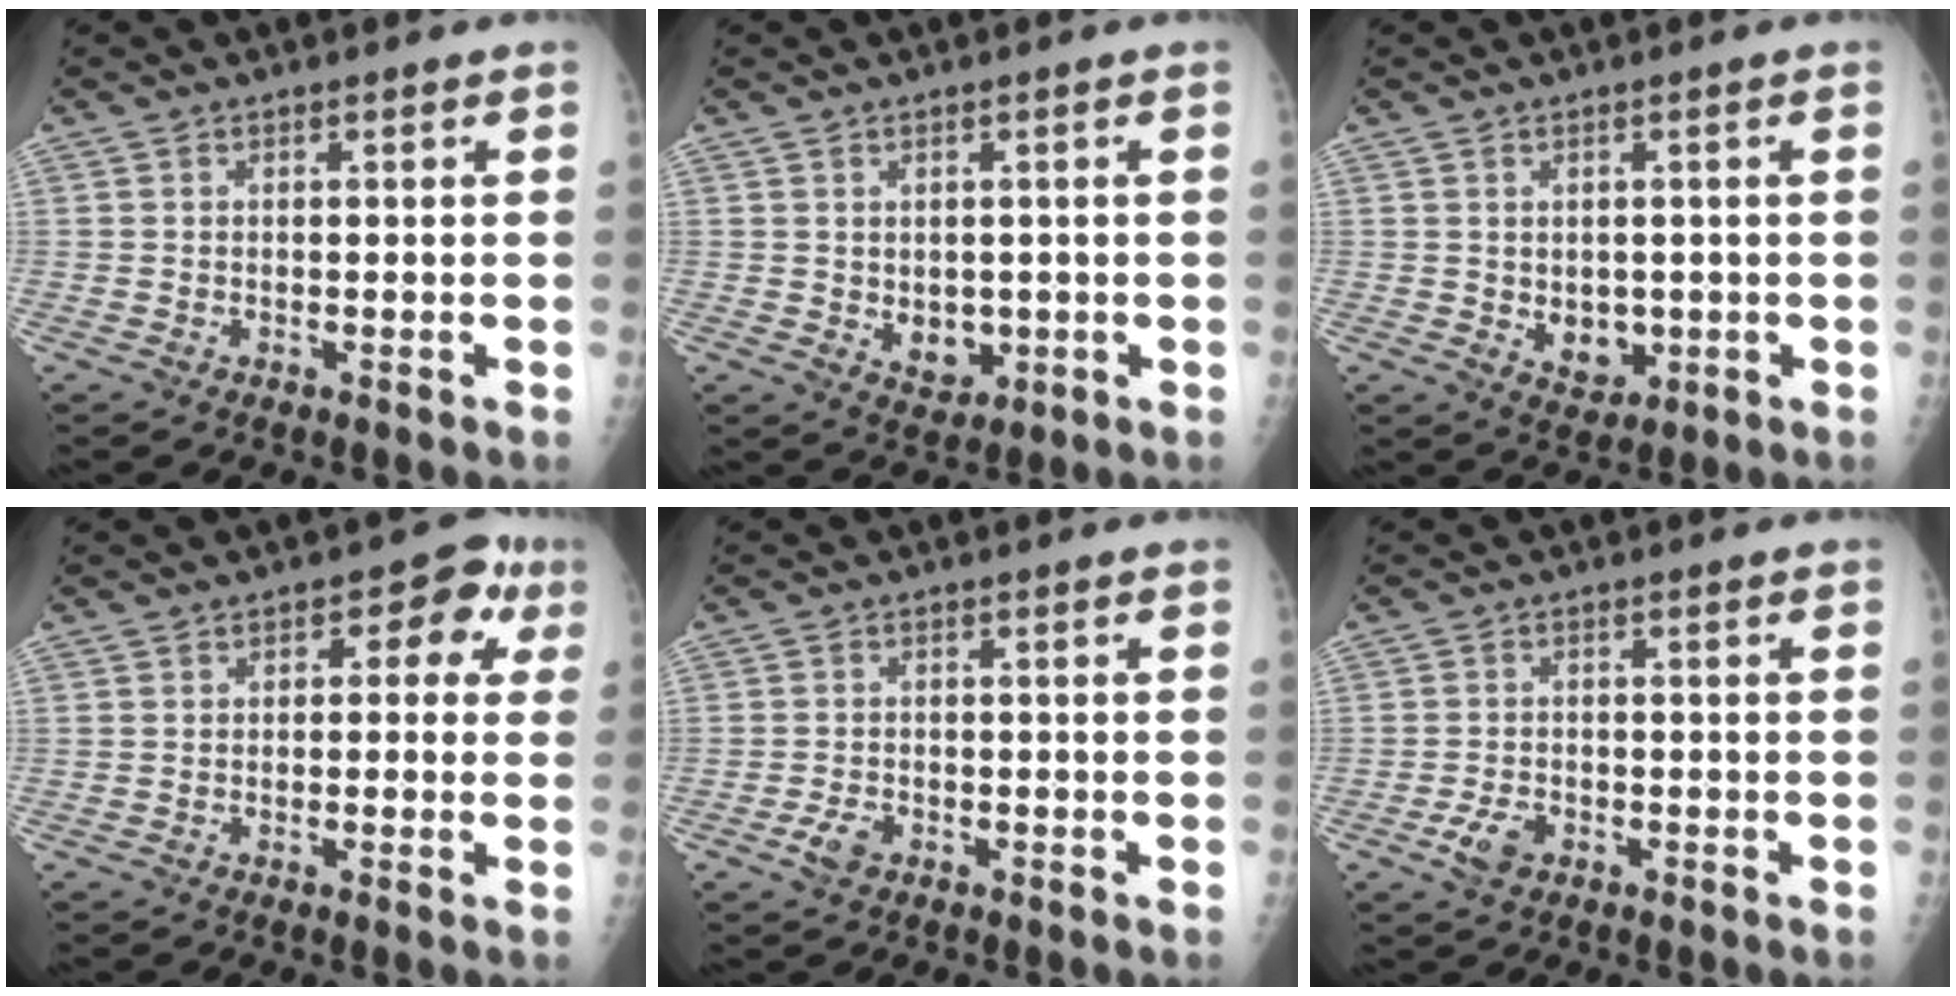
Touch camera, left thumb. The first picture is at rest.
{"total": 4.6, "force": [-0.4, 3.5, 3.0], "torque": [-0.023, -0.009, 0.010]}
{"total": 4.9, "force": [-0.5, 3.8, 3.1], "torque": [-0.022, -0.008, 0.009]}
{"total": 5.7, "force": [1.3, 3.8, 4.1], "torque": [-0.003, 0.016, 0.003]}
{"total": 2.8, "force": [-1.5, 1.7, 1.6], "torque": [-0.033, 0.006, -0.026]}
{"total": 3.7, "force": [-1.9, 2.3, 2.2], "torque": [-0.042, 0.008, -0.033]}